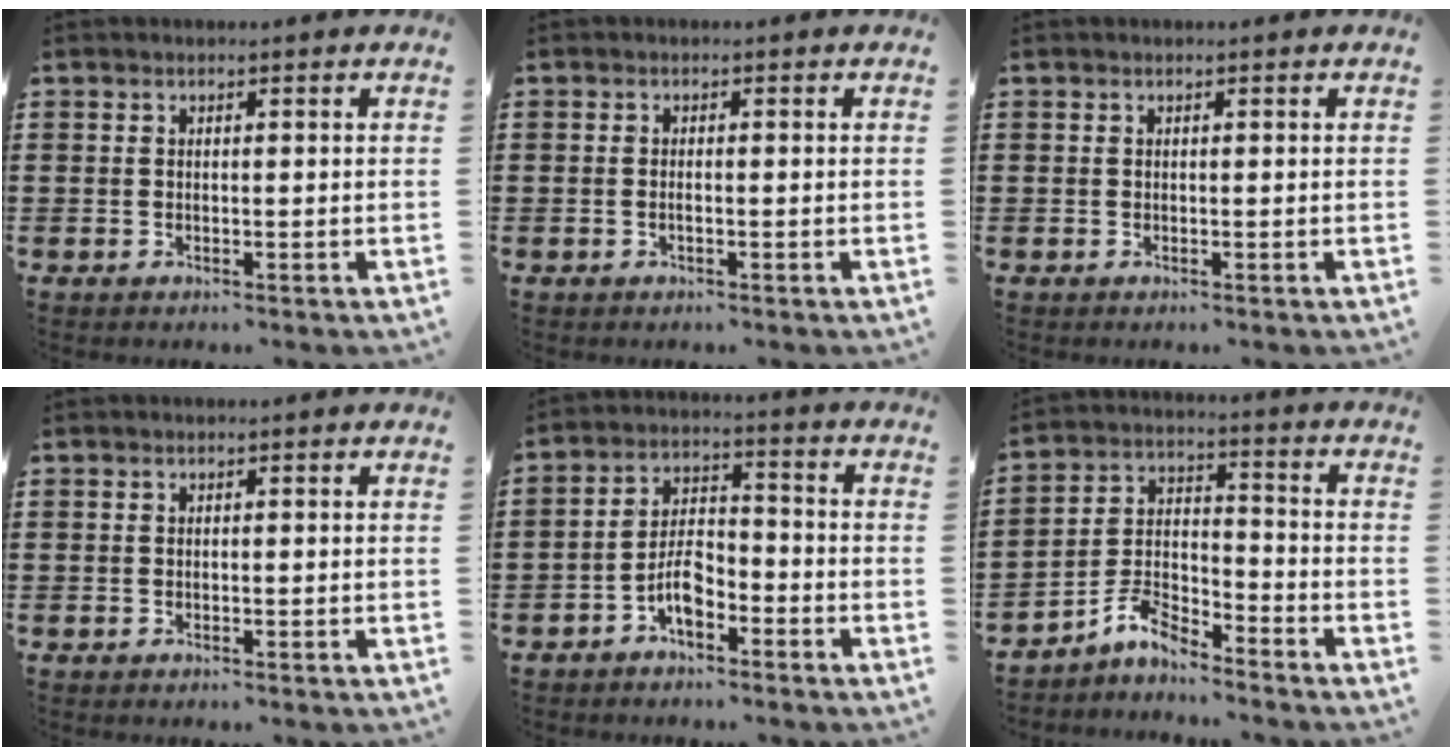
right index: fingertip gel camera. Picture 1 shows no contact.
{"total": 0.7, "force": [-0.3, 0.1, 0.6], "torque": [-0.012, -0.003, -0.005]}
{"total": 0.0}
{"total": 0.0}
{"total": 5.6, "force": [-3.2, 2.6, 3.8], "torque": [-0.087, 0.006, -0.065]}
{"total": 6.3, "force": [-5.4, 2.0, 2.5], "torque": [-0.063, 0.006, -0.109]}